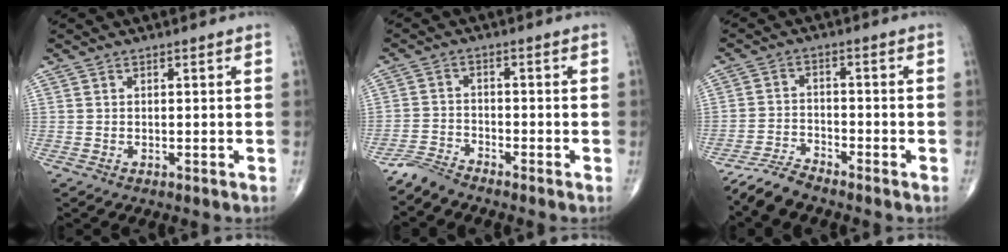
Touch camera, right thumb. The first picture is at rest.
{"total": 3.3, "force": [-3.3, 0.1, 0.1], "torque": [-0.004, 0.002, -0.075]}
{"total": 4.6, "force": [-4.5, 0.4, 1.0], "torque": [-0.022, 0.014, -0.093]}